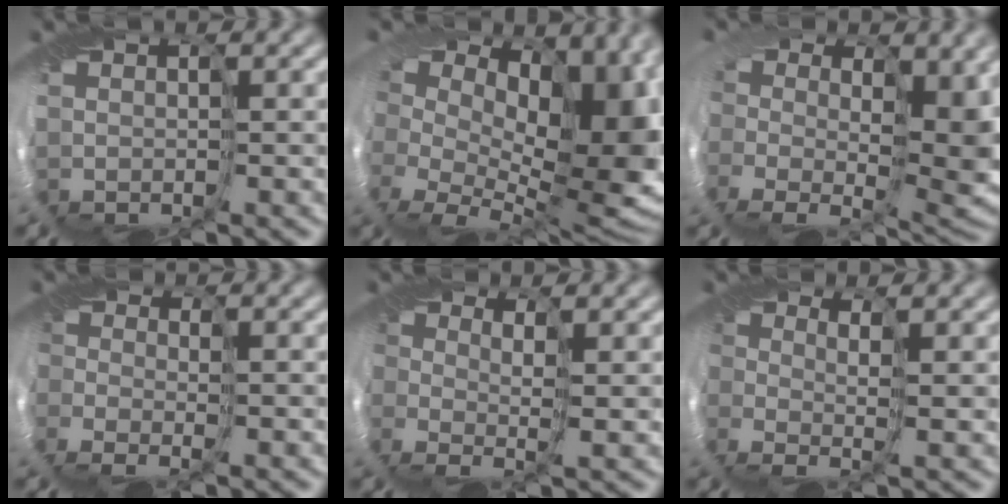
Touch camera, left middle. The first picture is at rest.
{"total": 13.5, "force": [3.5, 8.8, 9.5], "torque": [-0.100, -0.002, 0.076]}
{"total": 7.3, "force": [1.2, 4.3, 5.8], "torque": [-0.085, -0.042, 0.022]}
{"total": 1.9, "force": [-1.9, 0.3, -0.1], "torque": [0.025, -0.028, -0.043]}
{"total": 1.5, "force": [-0.5, -1.3, -0.6], "torque": [0.028, -0.019, -0.021]}
{"total": 1.6, "force": [-0.6, -1.4, -0.7], "torque": [0.029, -0.020, -0.022]}